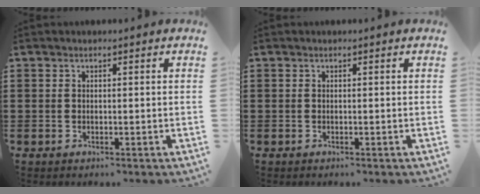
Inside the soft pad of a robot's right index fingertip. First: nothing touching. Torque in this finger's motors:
{"motor_torque": [0.17, 0.29, 0.04, -0.01]}